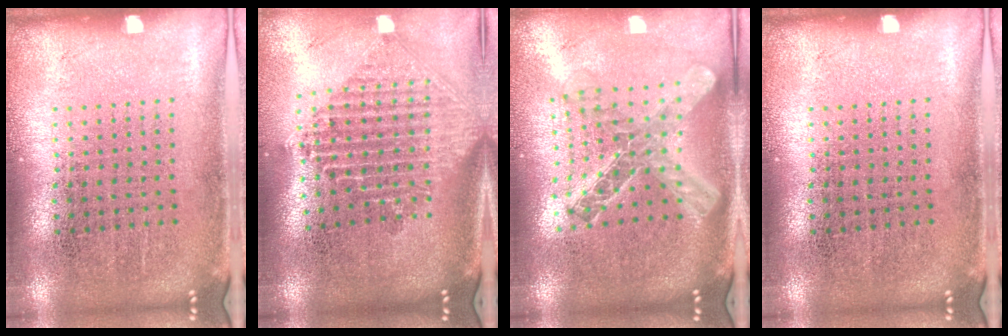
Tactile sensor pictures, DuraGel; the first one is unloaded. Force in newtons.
{"total": 2.4, "press": 1.9, "slide": 1.5}
{"total": 2.2, "press": 1.8, "slide": 1.3}
{"total": 0.0}